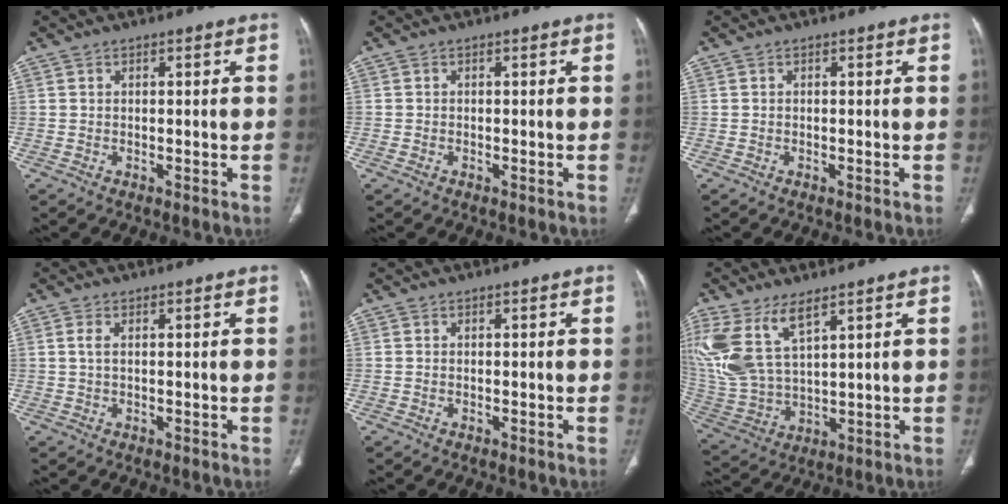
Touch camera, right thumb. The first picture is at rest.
{"total": 0.6, "force": [-0.3, 0.4, 0.4], "torque": [-0.011, 0.003, -0.005]}
{"total": 0.0}
{"total": 1.8, "force": [0.4, 0.8, 1.5], "torque": [-0.043, 0.007, 0.014]}
{"total": 0.0}
{"total": 14.6, "force": [7.6, 6.5, 10.7], "torque": [-0.240, -0.025, 0.172]}